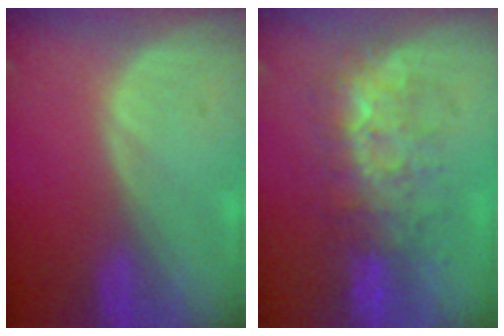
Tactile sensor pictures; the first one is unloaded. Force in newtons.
{"total": 7.9, "press": 7.7, "slide": 1.9}